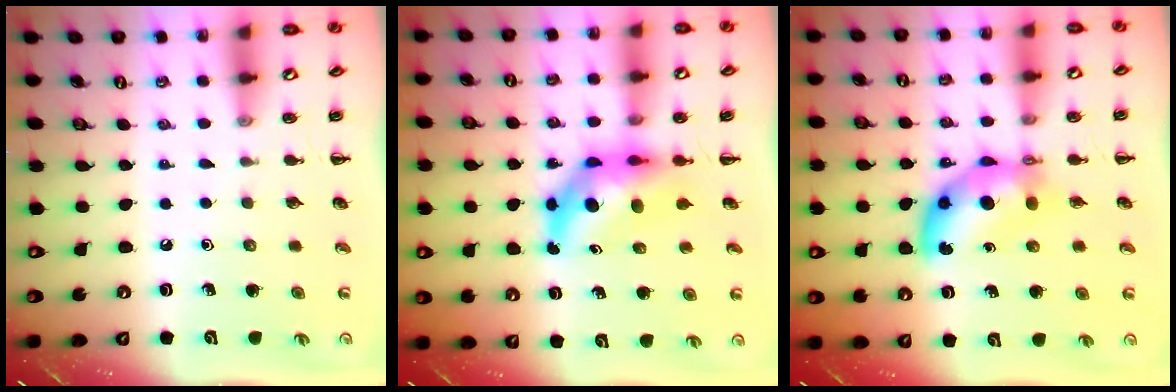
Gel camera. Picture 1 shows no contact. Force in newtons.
{"total": 7.0, "press": 6.7, "slide": 2.1}
{"total": 8.6, "press": 8.4, "slide": 1.7}